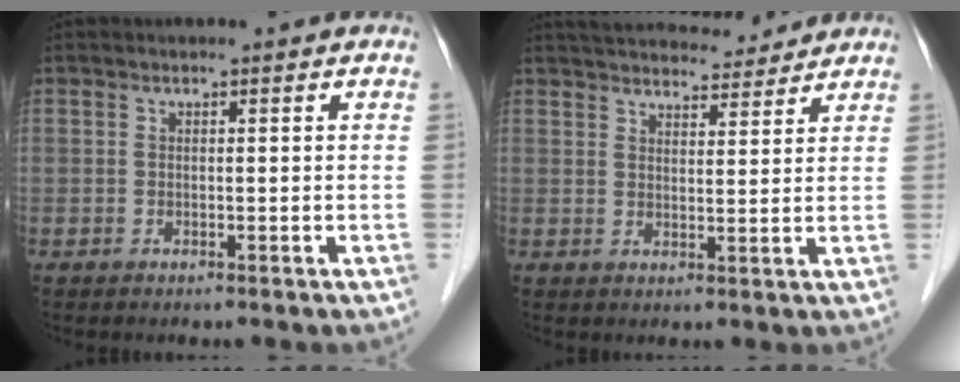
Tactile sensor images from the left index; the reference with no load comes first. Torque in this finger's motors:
{"motor_torque": [0.74, -0.94, 0.06, 0.02]}